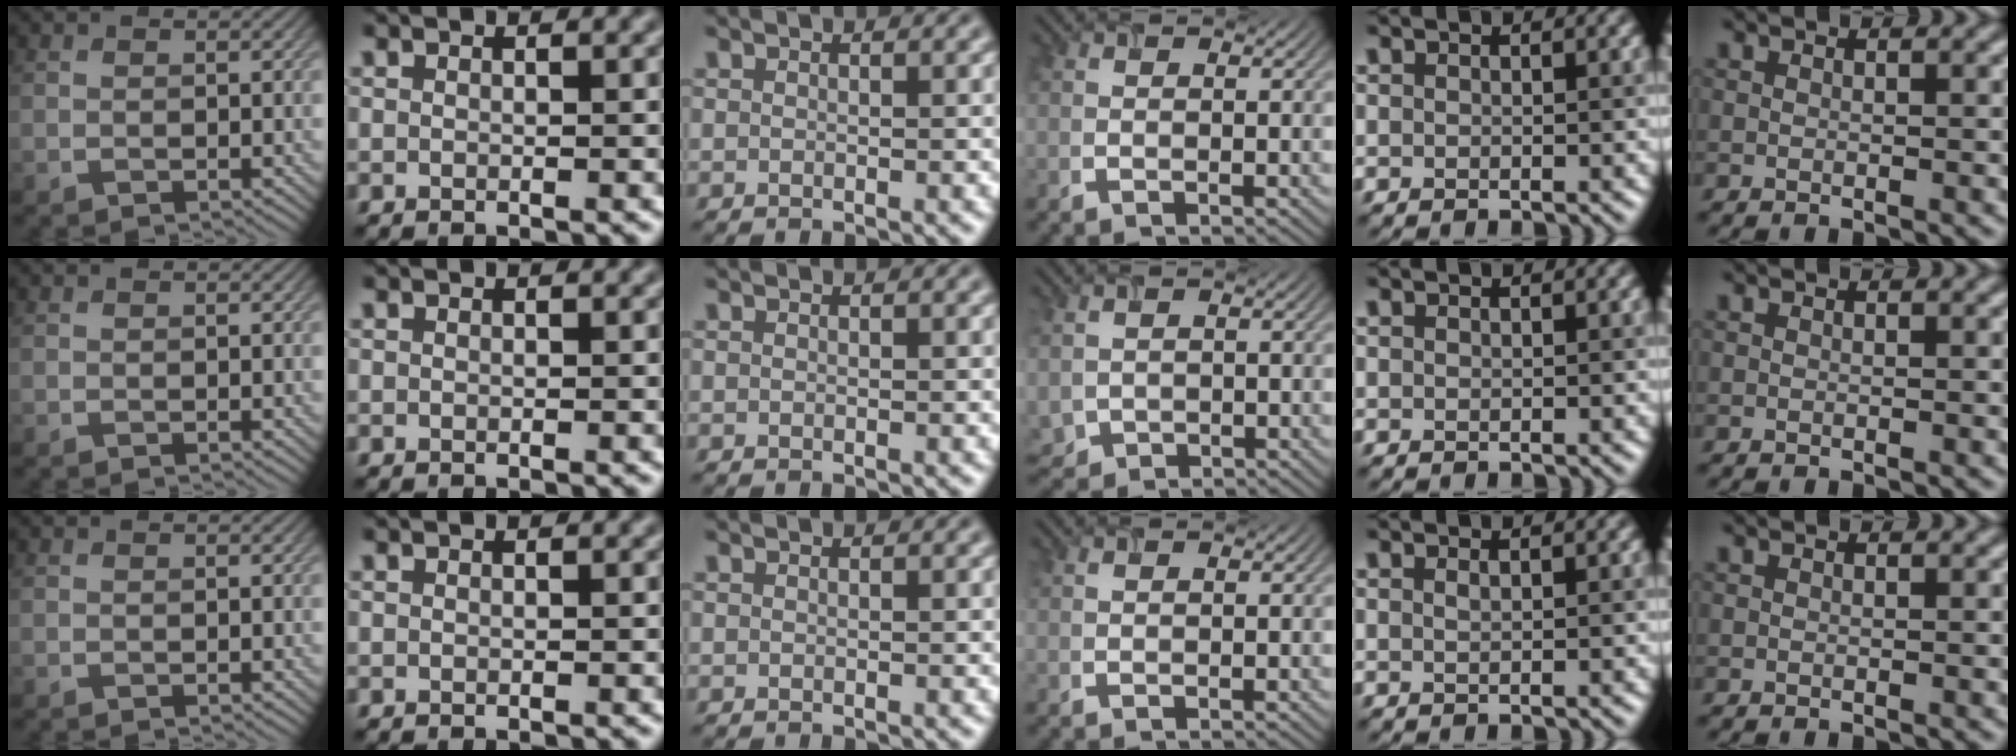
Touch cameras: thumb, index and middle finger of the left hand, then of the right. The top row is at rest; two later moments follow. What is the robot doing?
{"motion": "insert", "object": "airpods case & airpods"}